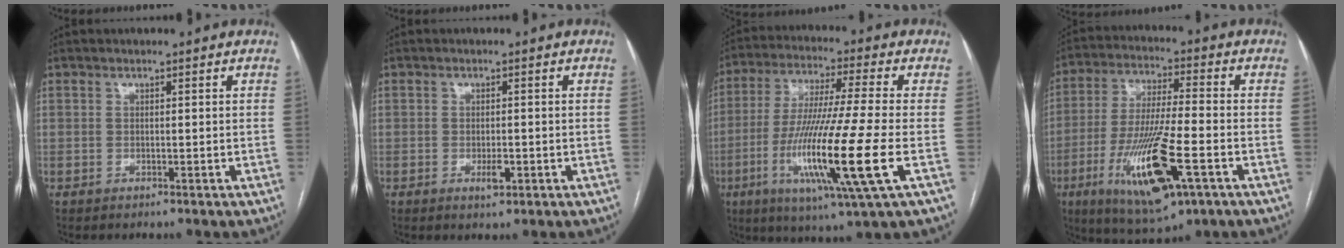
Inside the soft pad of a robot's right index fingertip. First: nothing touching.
{"total": 2.1, "force": [-0.8, 0.7, 1.9], "torque": [-0.033, -0.002, -0.009]}
{"total": 18.0, "force": [-5.0, -0.8, 17.2], "torque": [-0.344, -0.033, -0.099]}
{"total": 16.7, "force": [-6.5, 2.8, 15.1], "torque": [-0.301, -0.029, -0.107]}